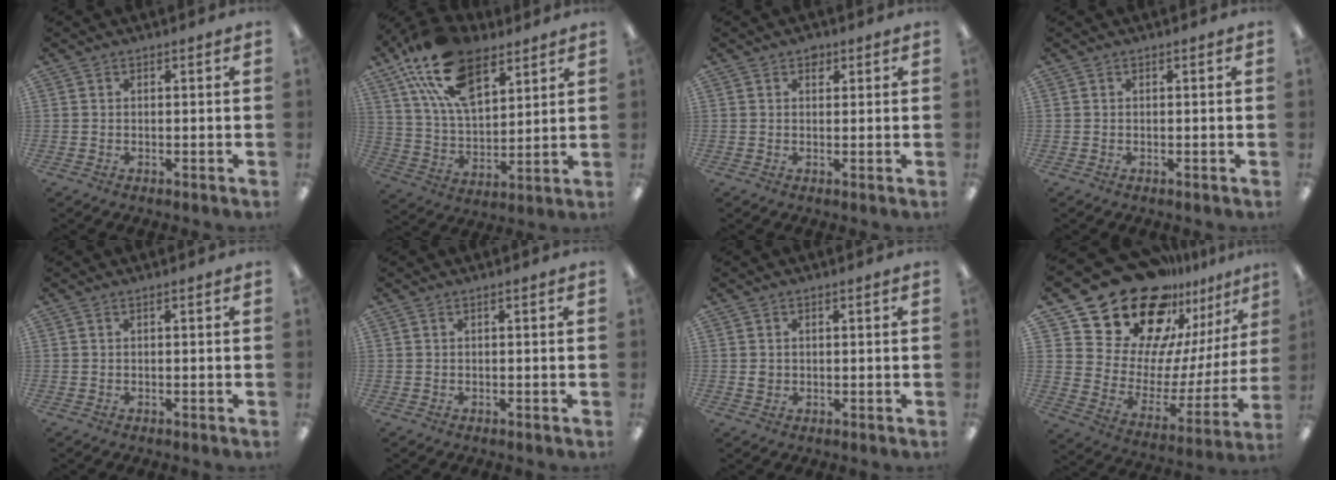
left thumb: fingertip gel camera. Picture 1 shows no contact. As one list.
[{"total": 19.7, "force": [11.7, 10.2, 12.1], "torque": [-0.236, -0.040, 0.212]}, {"total": 2.1, "force": [1.2, 1.5, 0.8], "torque": [-0.002, -0.002, 0.017]}, {"total": 0.0}, {"total": 0.0}, {"total": 0.0}, {"total": 1.6, "force": [0.2, 1.5, 0.4], "torque": [-0.002, 0.001, 0.000]}, {"total": 27.1, "force": [20.9, 13.6, 10.7], "torque": [-0.192, -0.155, 0.395]}]